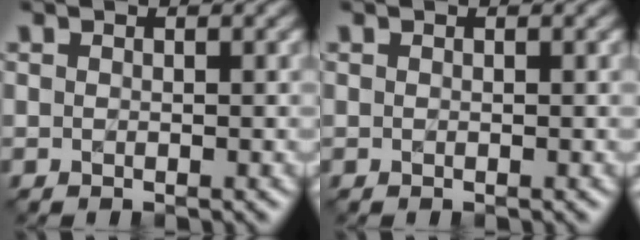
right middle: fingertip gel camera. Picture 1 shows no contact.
{"total": 0.0}